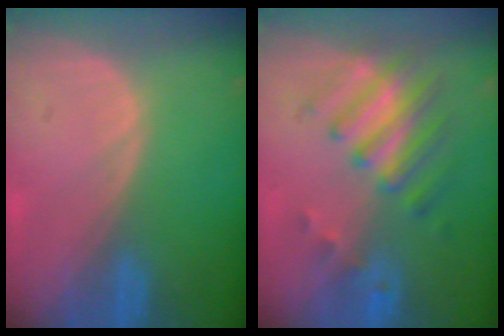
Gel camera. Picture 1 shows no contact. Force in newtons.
{"total": 7.9, "press": 6.9, "slide": 3.9}